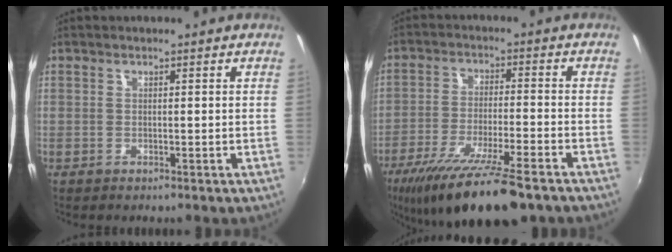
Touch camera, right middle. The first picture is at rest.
{"total": 17.6, "force": [-12.9, 3.0, 11.6], "torque": [-0.221, -0.046, -0.213]}